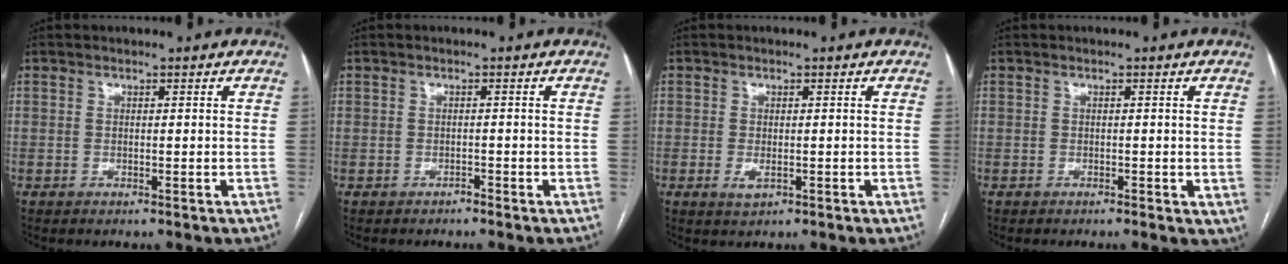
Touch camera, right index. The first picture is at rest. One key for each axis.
{"total": 0.8, "fx": -0.7, "fy": 0.4, "fz": -0.1, "tx": 0.000, "ty": 0.000, "tz": -0.017}
{"total": 1.6, "fx": -0.6, "fy": 0.8, "fz": 1.3, "tx": -0.022, "ty": -0.003, "tz": -0.007}
{"total": 1.9, "fx": -0.7, "fy": 0.9, "fz": 1.5, "tx": -0.011, "ty": -0.001, "tz": -0.011}